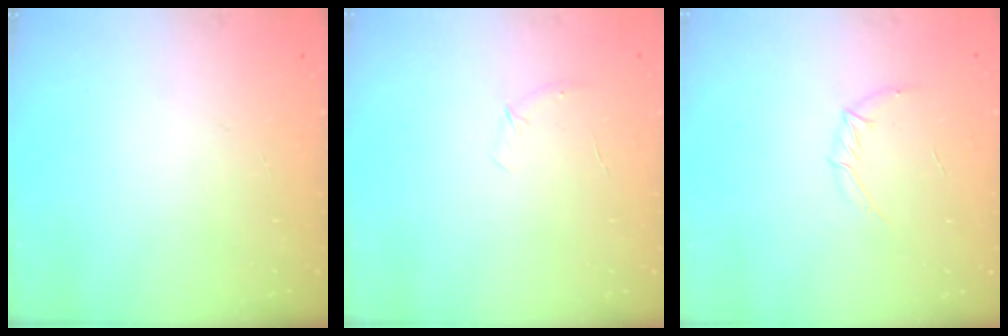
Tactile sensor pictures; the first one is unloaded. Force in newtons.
{"total": 3.7, "press": 3.5, "slide": 1.1}
{"total": 4.8, "press": 4.7, "slide": 1.3}